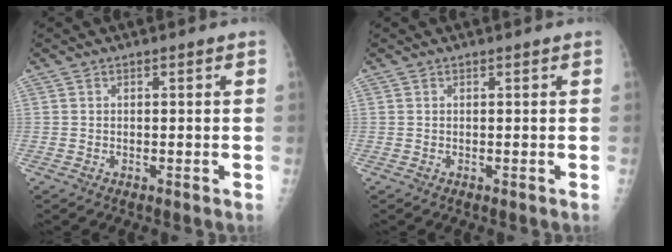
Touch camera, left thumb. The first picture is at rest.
{"total": 0.0}